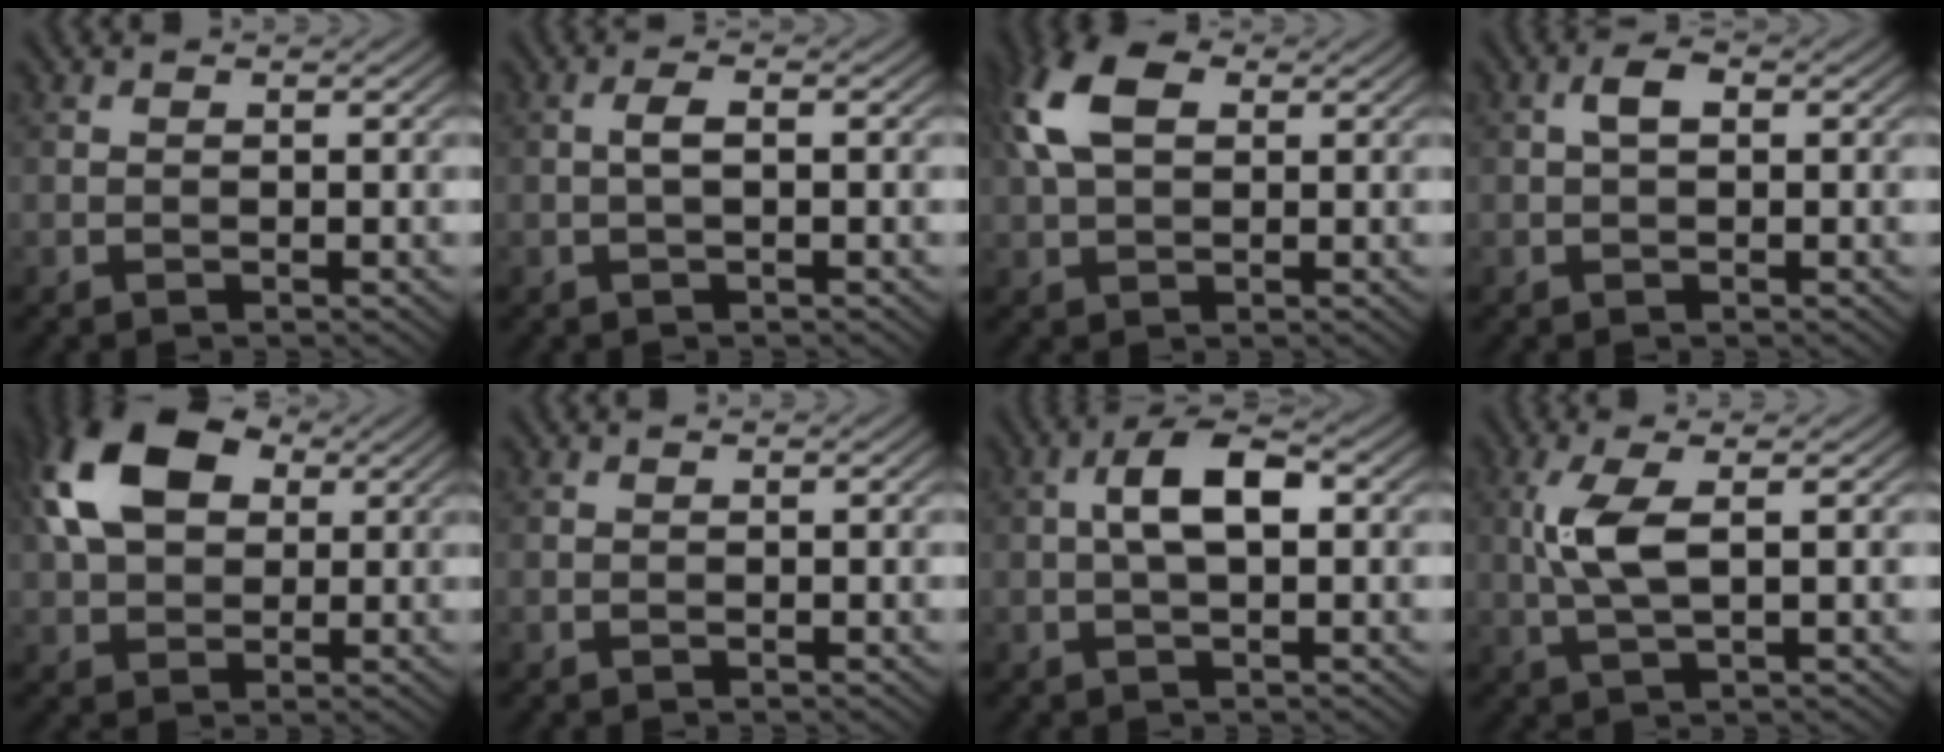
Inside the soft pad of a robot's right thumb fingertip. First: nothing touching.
{"total": 1.8, "force": [-0.1, 0.5, 1.8], "torque": [-0.036, 0.007, -0.006]}
{"total": 8.5, "force": [2.6, 5.0, 6.4], "torque": [-0.171, 0.023, 0.044]}
{"total": 2.2, "force": [0.3, 1.1, 1.9], "torque": [-0.035, 0.009, 0.002]}
{"total": 12.1, "force": [3.5, 7.8, 8.5], "torque": [-0.203, 0.030, 0.056]}
{"total": 0.0}
{"total": 5.4, "force": [0.4, 2.2, 4.9], "torque": [-0.093, 0.014, 0.002]}
{"total": 5.2, "force": [0.9, 1.5, 5.0], "torque": [-0.120, 0.005, 0.017]}